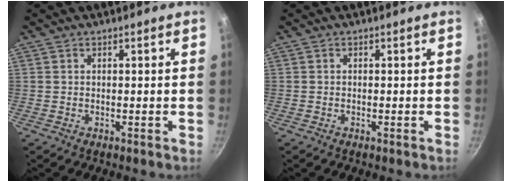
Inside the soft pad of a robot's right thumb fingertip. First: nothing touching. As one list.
[{"total": 0.0}]